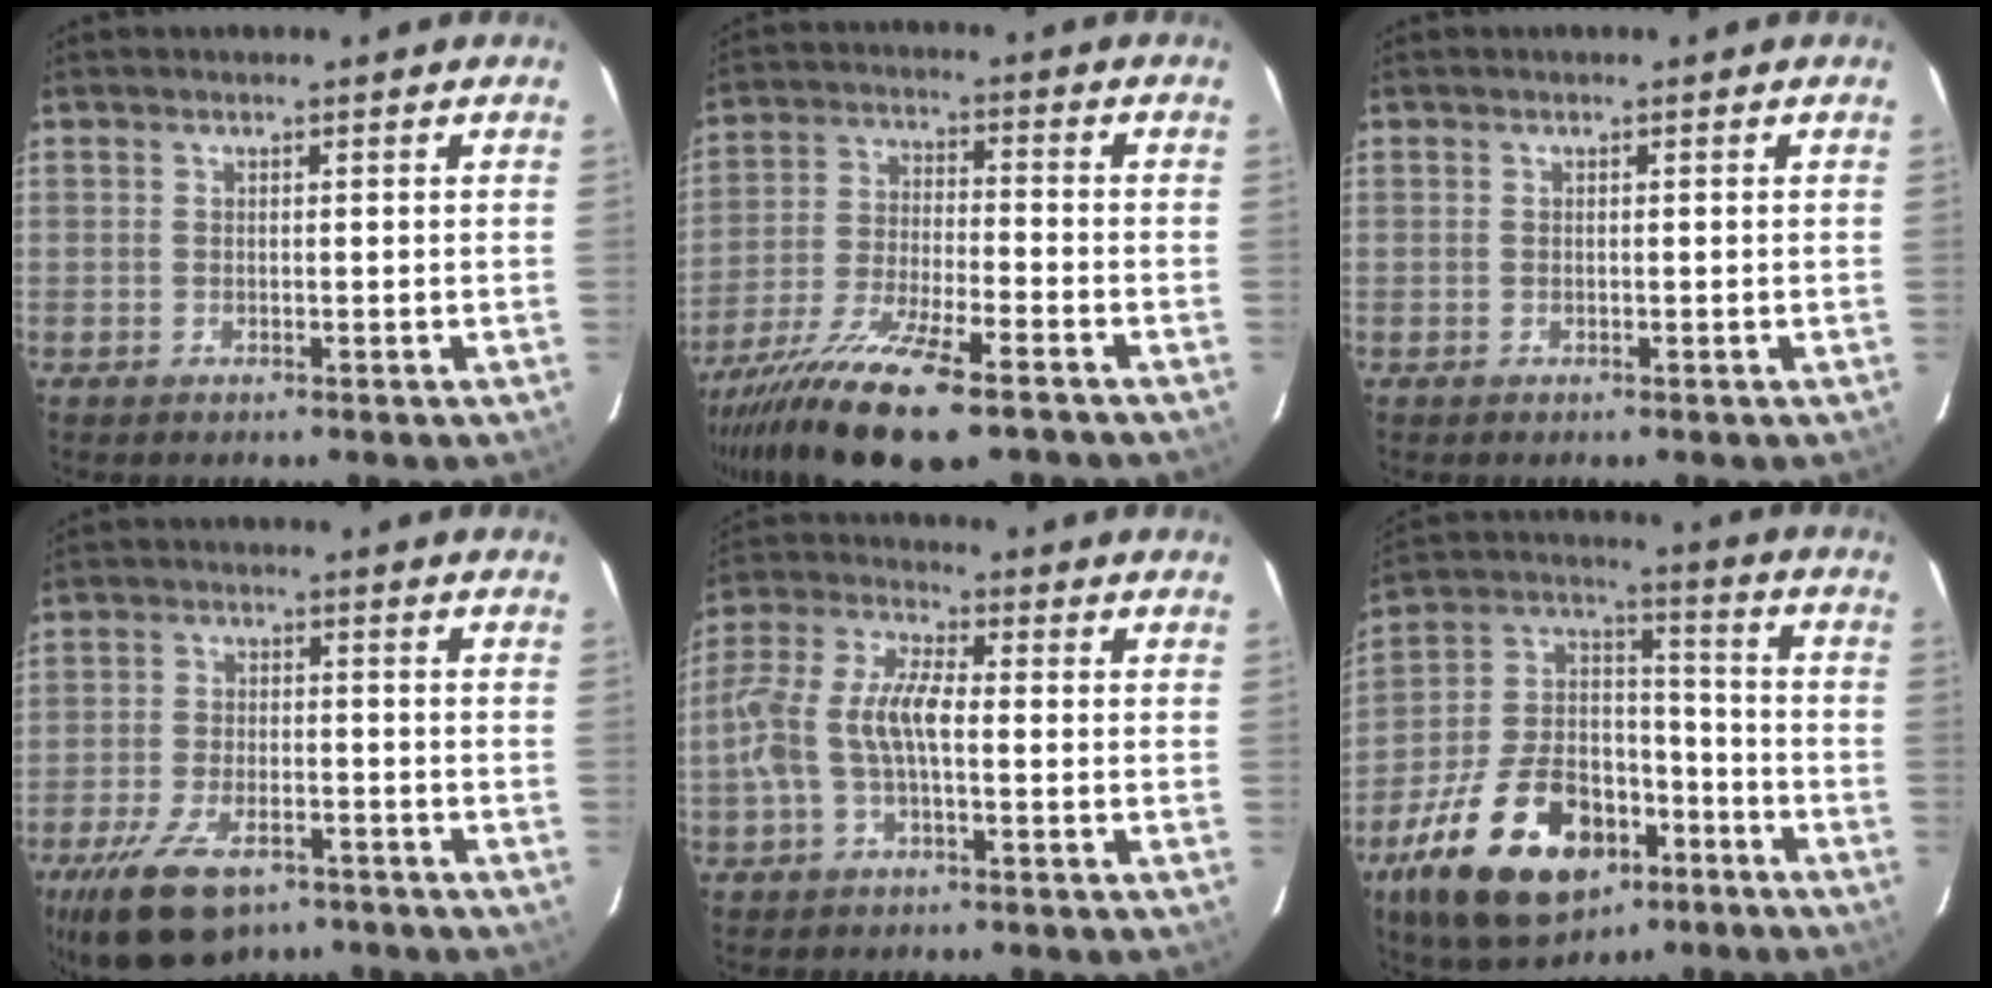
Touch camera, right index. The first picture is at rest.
{"total": 19.3, "force": [-14.4, 4.2, 12.2], "torque": [-0.248, -0.054, -0.255]}
{"total": 0.0}
{"total": 14.0, "force": [-9.1, 6.7, 8.2], "torque": [-0.186, -0.022, -0.155]}
{"total": 9.6, "force": [-1.4, 3.6, 8.8], "torque": [-0.198, 0.017, -0.028]}
{"total": 25.2, "force": [-13.5, 14.1, 16.0], "torque": [-0.325, 0.013, -0.212]}